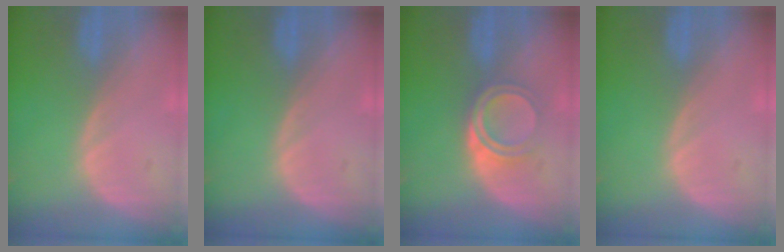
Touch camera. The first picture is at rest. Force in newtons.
{"total": 0.0}
{"total": 5.2, "press": 4.5, "slide": 2.7}
{"total": 0.0}